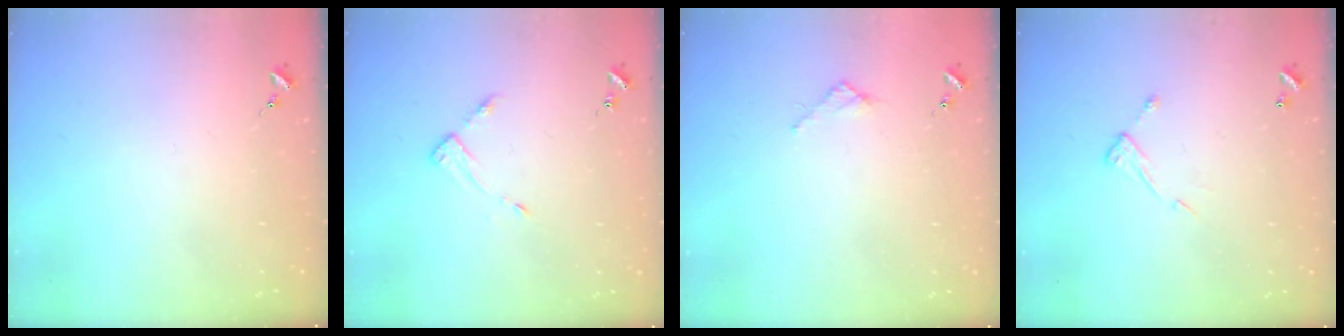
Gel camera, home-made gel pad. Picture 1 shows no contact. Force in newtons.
{"total": 4.1, "press": 4.1, "slide": 0.4}
{"total": 2.4, "press": 2.3, "slide": 0.3}
{"total": 7.0, "press": 7.0, "slide": 0.4}